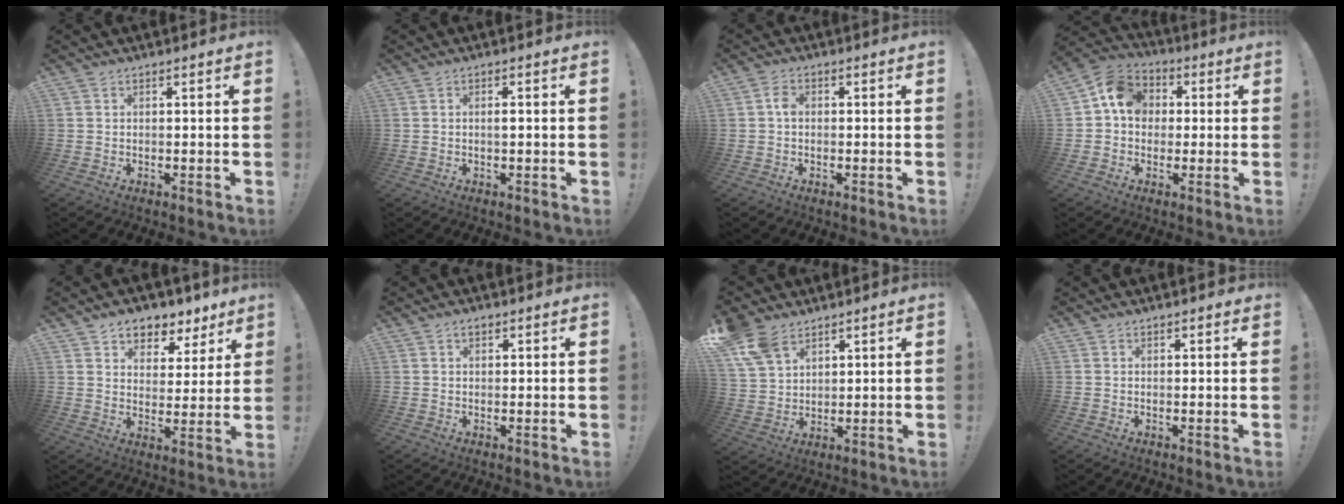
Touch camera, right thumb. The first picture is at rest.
{"total": 1.2, "force": [-0.2, 0.2, 1.1], "torque": [-0.017, 0.000, -0.005]}
{"total": 2.7, "force": [-0.2, 1.8, 2.0], "torque": [-0.047, 0.012, -0.003]}
{"total": 10.5, "force": [1.7, 9.1, 5.0], "torque": [-0.075, 0.016, 0.038]}
{"total": 7.3, "force": [5.4, 4.8, 1.4], "torque": [-0.018, -0.044, 0.102]}
{"total": 1.6, "force": [1.0, 0.9, 0.9], "torque": [-0.020, 0.001, 0.019]}
{"total": 10.2, "force": [6.9, 6.2, 4.4], "torque": [-0.091, -0.029, 0.139]}
{"total": 0.8, "force": [0.6, 0.4, 0.2], "torque": [0.004, -0.004, 0.011]}